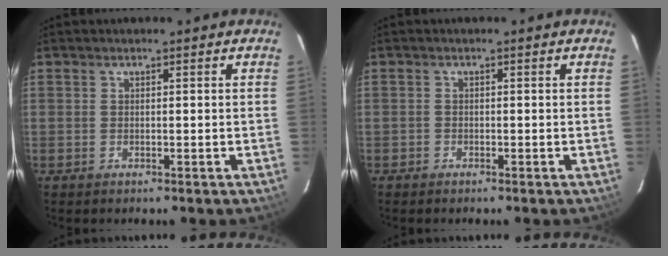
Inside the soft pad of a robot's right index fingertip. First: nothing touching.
{"total": 0.6, "force": [-0.5, 0.3, -0.1], "torque": [-0.001, 0.003, -0.011]}